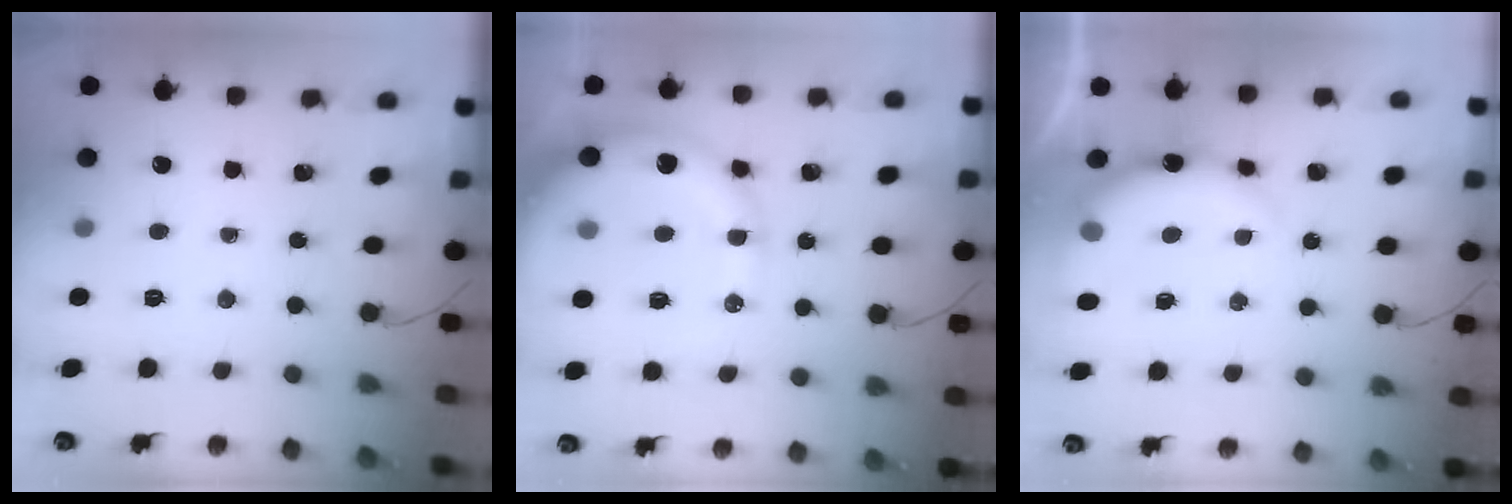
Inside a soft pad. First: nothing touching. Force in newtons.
{"total": 15.3, "press": 15.0, "slide": 3.0}
{"total": 9.7, "press": 9.7, "slide": 0.9}